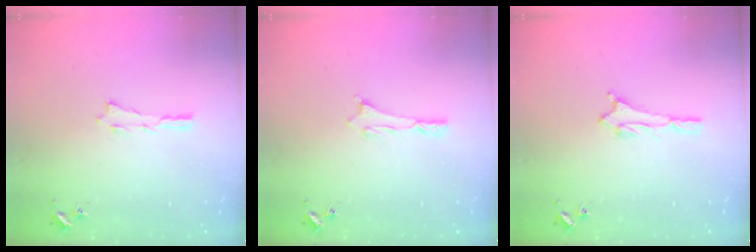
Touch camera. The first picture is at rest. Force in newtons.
{"total": 0.6, "press": 0.5, "slide": 0.2}
{"total": 1.5, "press": 1.5, "slide": 0.1}